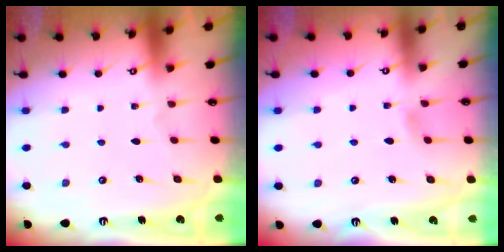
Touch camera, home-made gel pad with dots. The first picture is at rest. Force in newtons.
{"total": 4.2, "press": 4.2, "slide": 0.6}